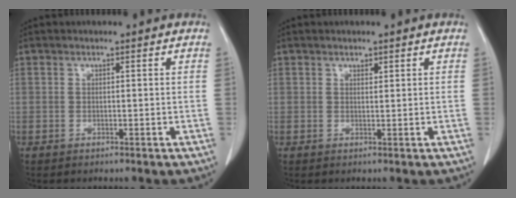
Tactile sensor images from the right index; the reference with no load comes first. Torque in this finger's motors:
{"motor_torque": [0.00, 0.00, 0.00, -0.01]}